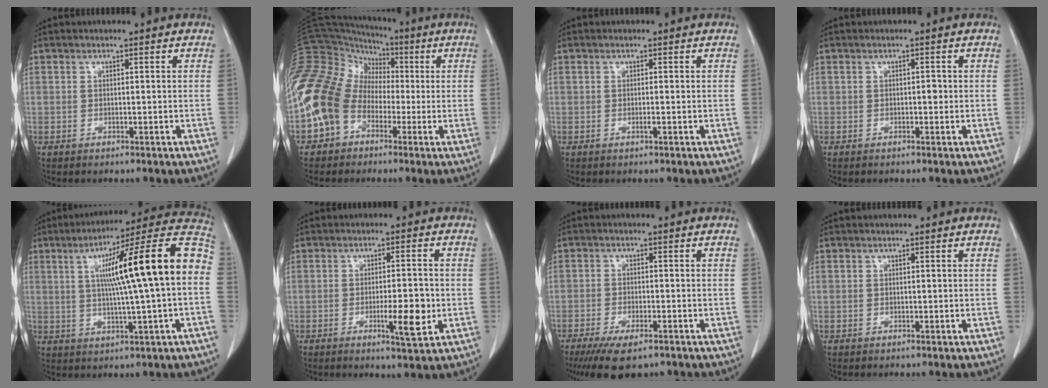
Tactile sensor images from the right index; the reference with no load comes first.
{"total": 15.6, "force": [-3.7, 13.1, 7.7], "torque": [-0.204, 0.043, -0.067]}
{"total": 0.7, "force": [-0.3, -0.1, 0.7], "torque": [-0.010, -0.001, -0.003]}
{"total": 0.8, "force": [-0.1, 0.4, 0.7], "torque": [-0.008, 0.002, -0.002]}
{"total": 18.9, "force": [2.0, 0.3, 18.8], "torque": [-0.275, 0.032, 0.020]}
{"total": 6.0, "force": [-1.5, 1.0, 5.7], "torque": [-0.086, -0.005, -0.020]}
{"total": 8.1, "force": [-5.8, 2.3, 5.2], "torque": [-0.086, -0.016, -0.094]}
{"total": 0.0}